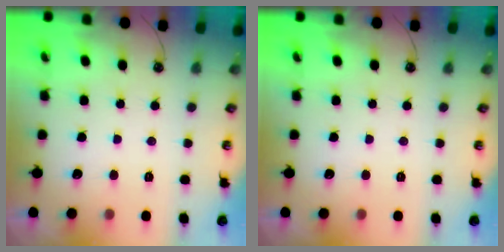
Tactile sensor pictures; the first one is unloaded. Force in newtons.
{"total": 0.0}